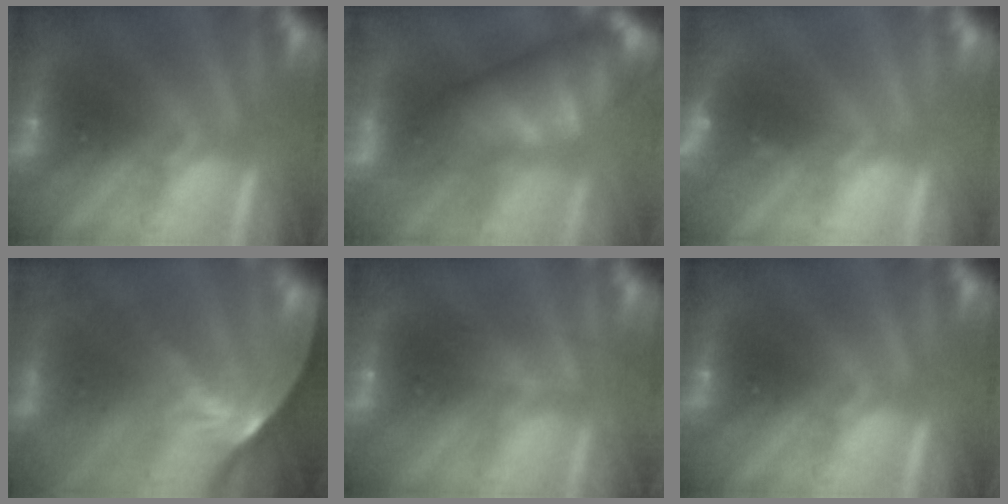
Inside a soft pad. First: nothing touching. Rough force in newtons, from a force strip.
{"total": 10.8}
{"total": 3.3}
{"total": 9.1}
{"total": 2.5}
{"total": 0.0}